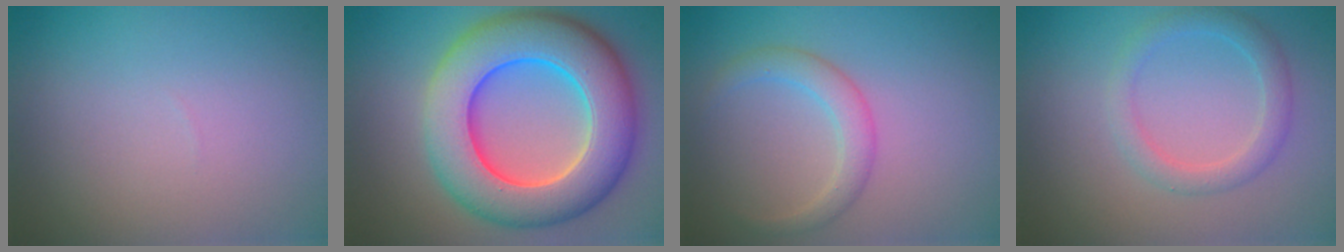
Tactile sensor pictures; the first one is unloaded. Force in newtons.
{"total": 11.9, "press": 11.9, "slide": 0.2}
{"total": 2.6, "press": 2.6, "slide": 0.2}
{"total": 2.5, "press": 2.5, "slide": 0.1}